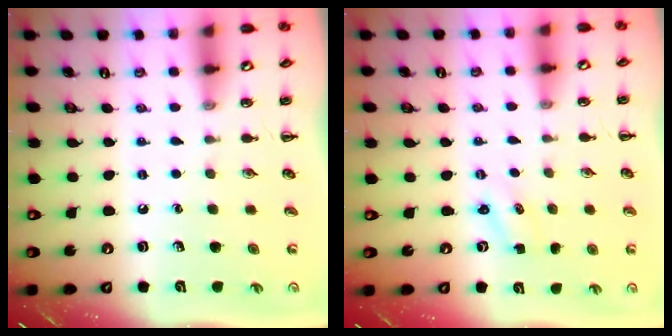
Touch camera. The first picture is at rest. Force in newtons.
{"total": 0.9, "press": 0.8, "slide": 0.3}